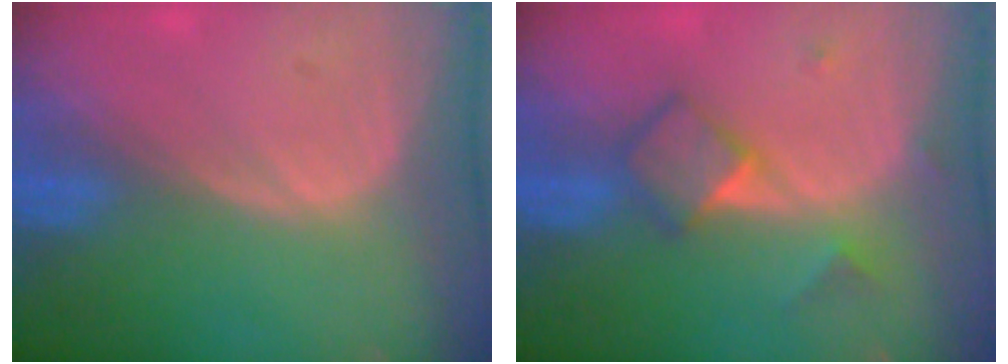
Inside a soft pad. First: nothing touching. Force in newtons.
{"total": 5.0, "press": 4.9, "slide": 1.0}